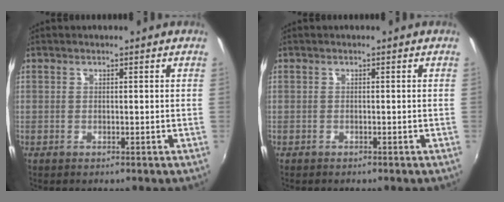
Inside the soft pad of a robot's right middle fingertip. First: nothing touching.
{"total": 0.6, "force": [-0.5, 0.2, 0.1], "torque": [-0.003, -0.002, -0.010]}